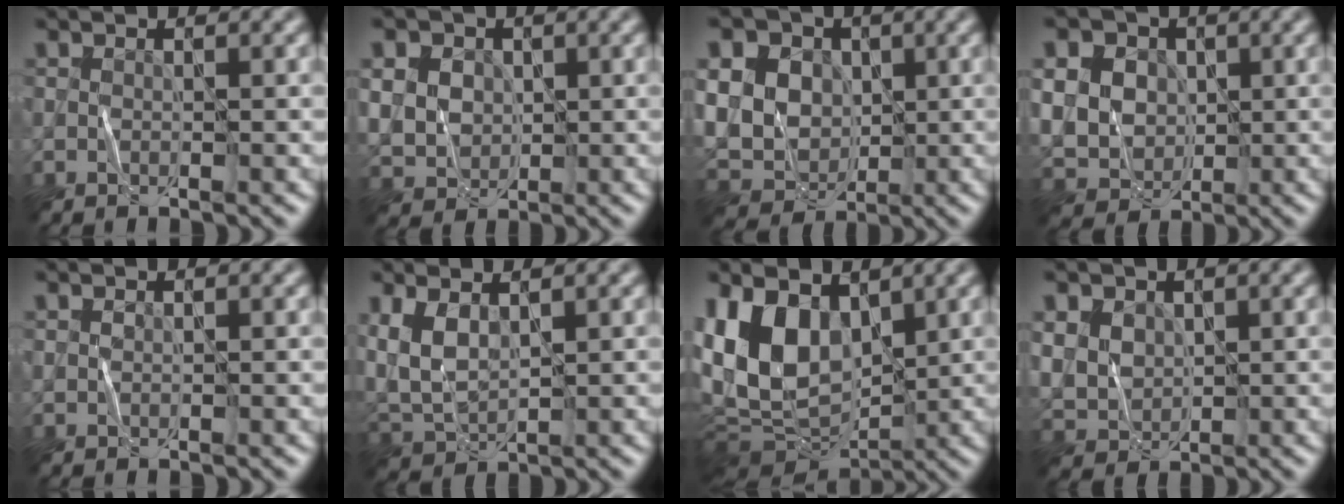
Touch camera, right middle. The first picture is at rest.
{"total": 9.3, "force": [2.4, 7.9, 4.2], "torque": [-0.088, 0.024, 0.025]}
{"total": 16.3, "force": [3.0, 13.9, 7.8], "torque": [-0.163, 0.027, 0.026]}
{"total": 12.9, "force": [3.0, 11.0, 6.1], "torque": [-0.132, 0.025, 0.036]}
{"total": 0.0}
{"total": 4.0, "force": [1.1, 2.5, 3.0], "torque": [-0.075, 0.001, 0.022]}
{"total": 10.3, "force": [1.5, 6.8, 7.6], "torque": [-0.157, -0.015, 0.026]}
{"total": 5.2, "force": [1.2, 4.4, 2.5], "torque": [-0.067, 0.009, 0.025]}